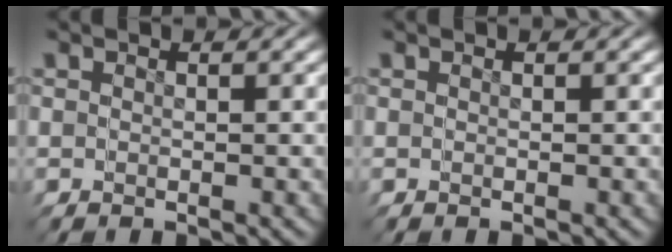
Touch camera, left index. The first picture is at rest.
{"total": 0.0}